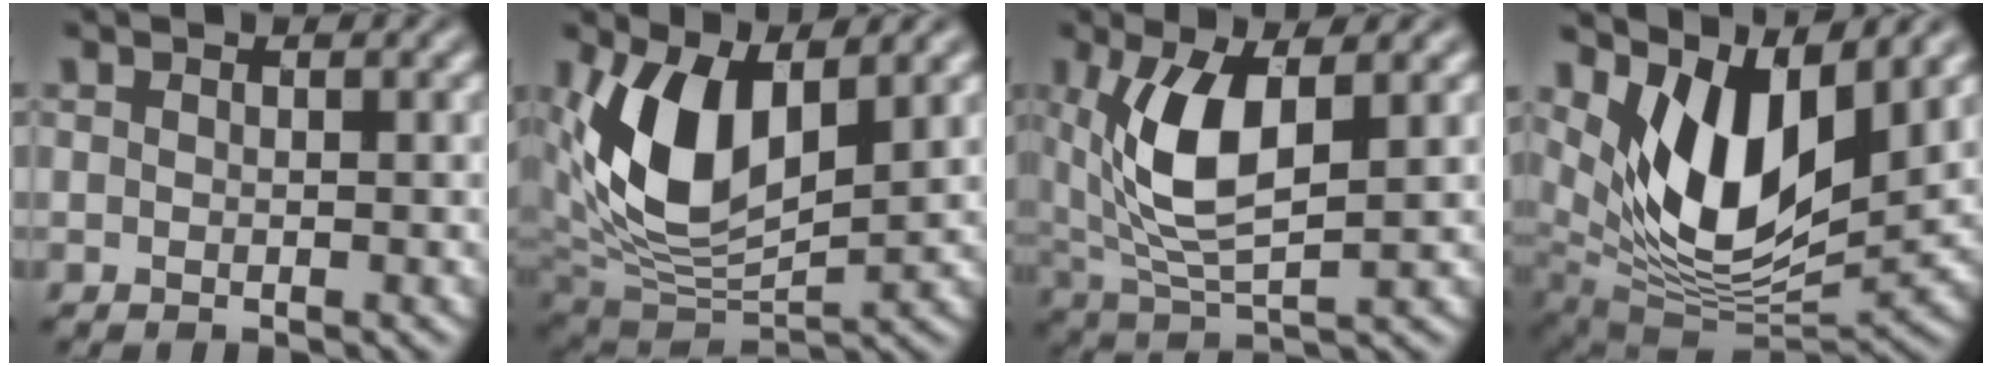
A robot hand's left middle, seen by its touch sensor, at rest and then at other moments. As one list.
[{"total": 8.6, "force": [2.2, 4.7, 6.8], "torque": [-0.148, -0.019, 0.042]}, {"total": 7.8, "force": [1.7, 3.4, 6.8], "torque": [-0.151, -0.009, 0.036]}, {"total": 10.8, "force": [4.4, 5.1, 8.4], "torque": [-0.157, -0.013, 0.084]}]